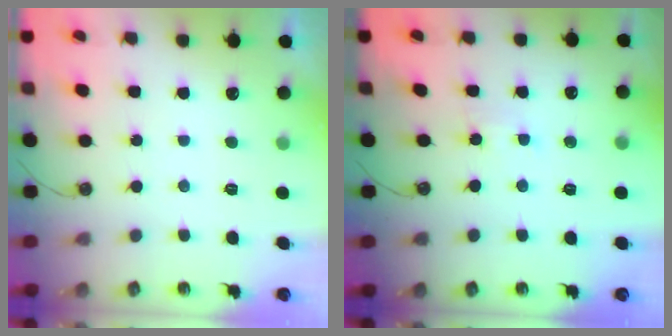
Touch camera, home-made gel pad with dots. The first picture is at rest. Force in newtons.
{"total": 5.7, "press": 5.7, "slide": 0.6}